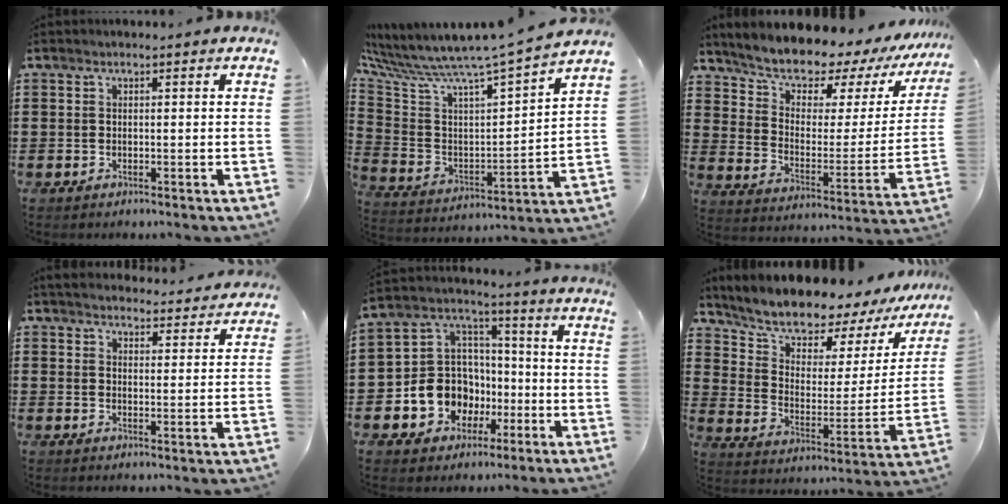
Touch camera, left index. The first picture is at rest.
{"total": 6.1, "force": [5.7, -0.6, 2.2], "torque": [-0.075, -0.069, 0.081]}
{"total": 7.0, "force": [6.6, 2.0, 1.2], "torque": [-0.061, -0.062, 0.111]}
{"total": 4.0, "force": [4.0, 0.2, 0.3], "torque": [-0.022, -0.021, 0.070]}
{"total": 10.3, "force": [-3.7, 9.3, 2.7], "torque": [-0.092, 0.017, -0.062]}
{"total": 7.4, "force": [7.0, 2.0, 1.2], "torque": [-0.063, -0.064, 0.117]}